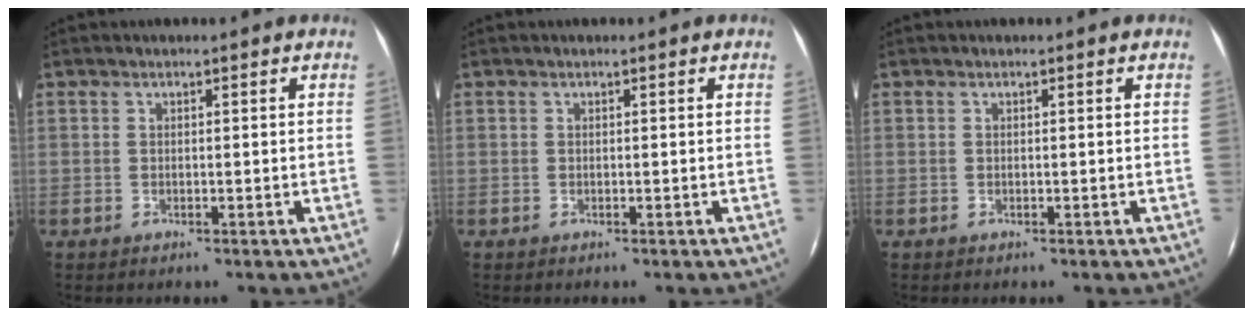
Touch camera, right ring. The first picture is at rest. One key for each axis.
{"total": 0.0}
{"total": 0.0}